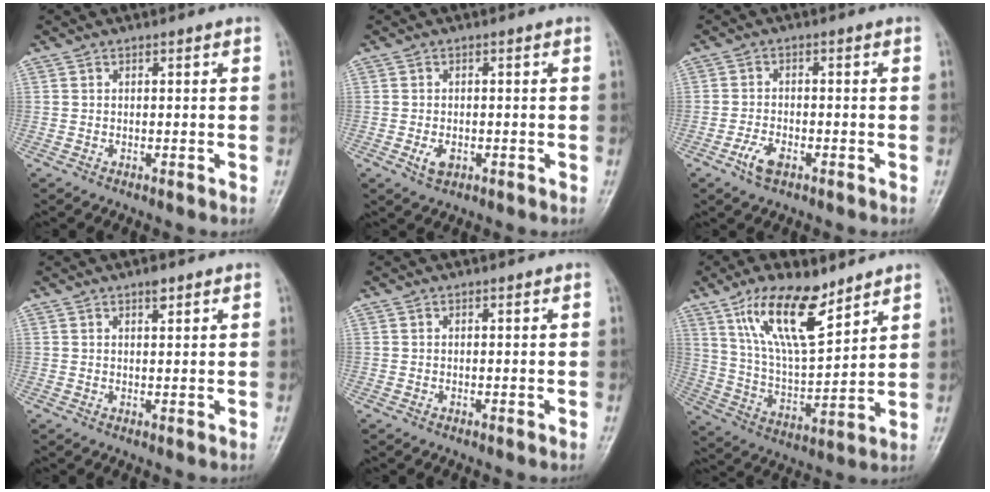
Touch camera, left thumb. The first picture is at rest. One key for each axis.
{"total": 2.6, "fx": -0.9, "fy": 1.7, "fz": 1.8, "tx": -0.031, "ty": -0.001, "tz": -0.013}
{"total": 3.8, "fx": -2.0, "fy": 1.9, "fz": 2.5, "tx": -0.052, "ty": 0.010, "tz": -0.039}
{"total": 1.8, "fx": 1.2, "fy": 0.6, "fz": 1.1, "tx": -0.011, "ty": -0.006, "tz": 0.018}
{"total": 0.0}
{"total": 15.3, "fx": 9.7, "fy": 5.4, "fz": 10.6, "tx": -0.166, "ty": -0.052, "tz": 0.188}